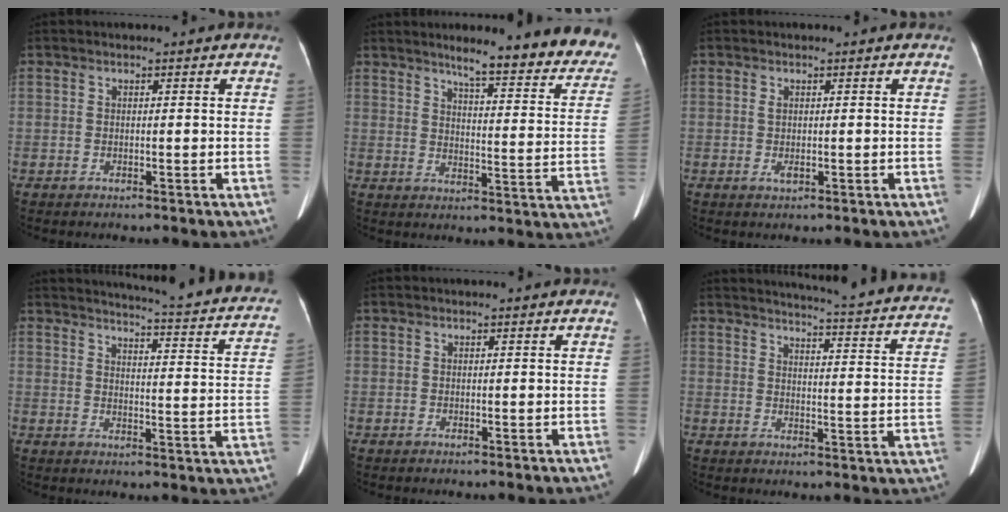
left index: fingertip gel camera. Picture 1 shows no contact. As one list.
[{"total": 19.7, "force": [16.7, 2.2, 10.1], "torque": [-0.109, -0.056, 0.193]}, {"total": 1.3, "force": [-0.1, 0.6, 1.1], "torque": [-0.024, -0.002, 0.004]}, {"total": 21.3, "force": [18.9, 1.6, 9.6], "torque": [-0.122, -0.068, 0.204]}, {"total": 0.0}, {"total": 23.2, "force": [21.3, 1.3, 9.2], "torque": [-0.121, -0.080, 0.231]}]